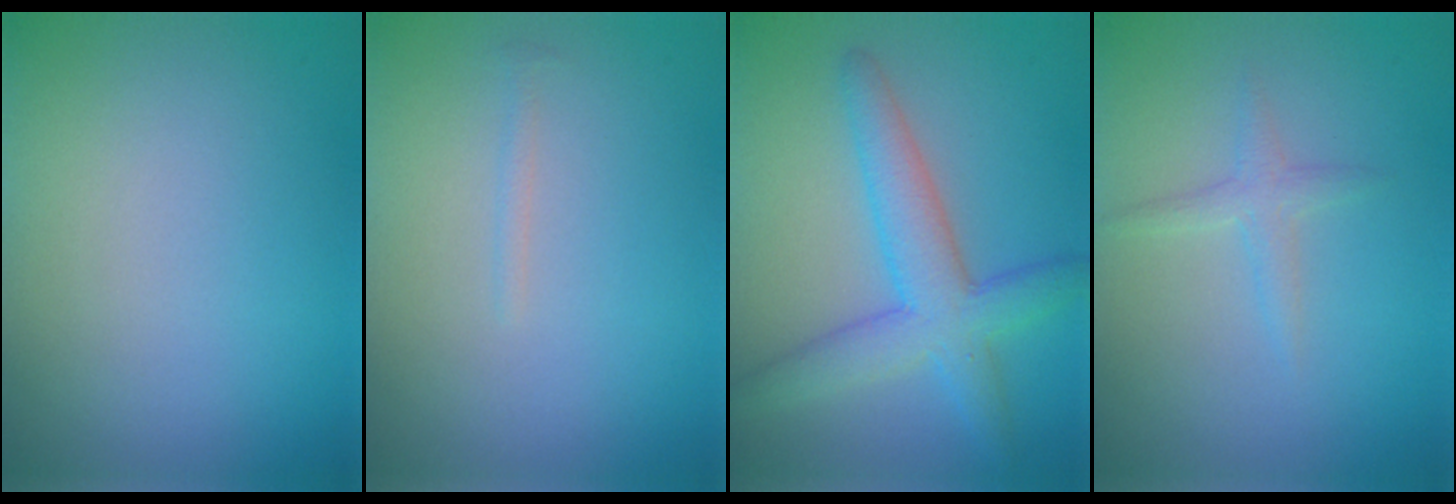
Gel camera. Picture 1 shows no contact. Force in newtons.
{"total": 0.5, "press": 0.5, "slide": 0.0}
{"total": 5.2, "press": 5.2, "slide": 0.3}
{"total": 1.4, "press": 1.4, "slide": 0.1}